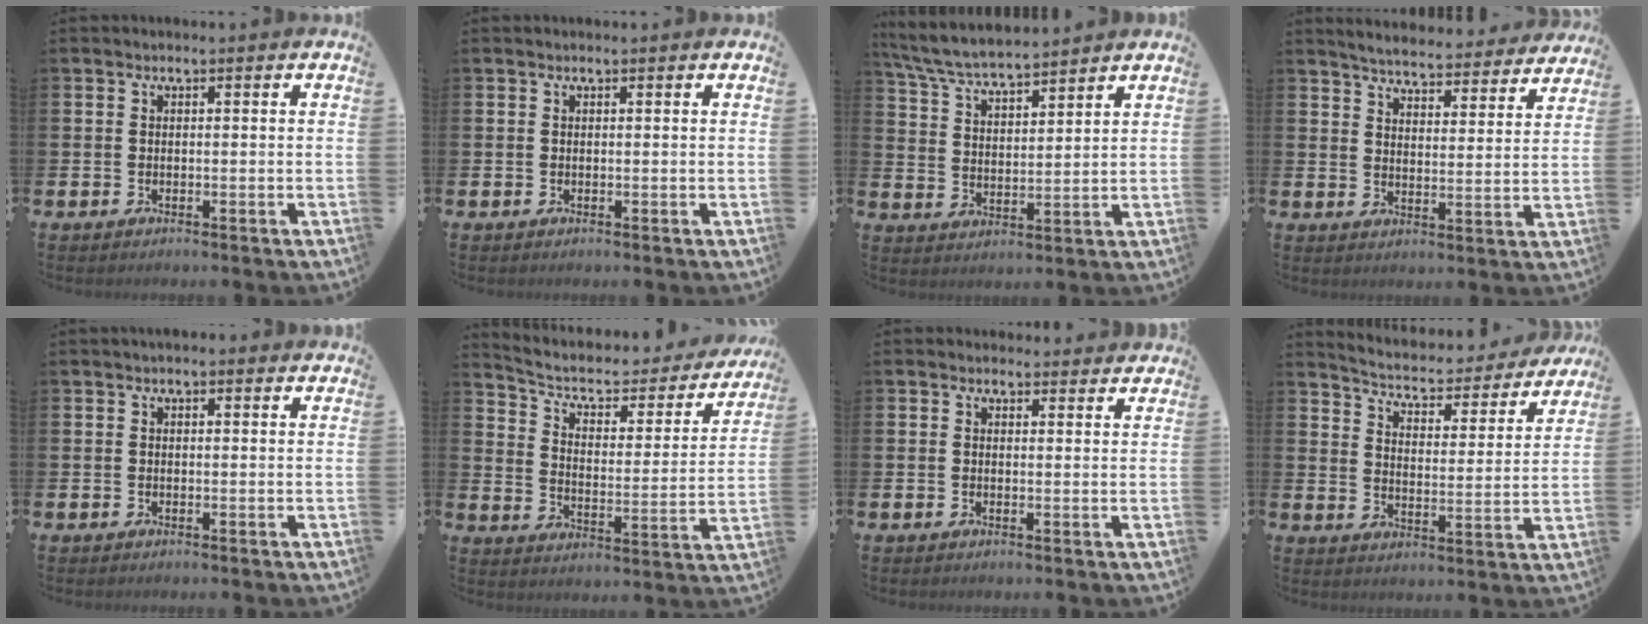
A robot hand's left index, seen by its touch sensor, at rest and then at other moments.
{"total": 0.0}
{"total": 6.1, "force": [5.9, 0.6, 1.4], "torque": [-0.054, -0.033, 0.104]}
{"total": 5.1, "force": [5.1, 0.4, 0.7], "torque": [-0.026, -0.041, 0.084]}
{"total": 0.7, "force": [0.5, 0.3, 0.4], "torque": [-0.006, 0.005, 0.009]}
{"total": 6.3, "force": [5.2, 2.6, 2.5], "torque": [-0.071, -0.038, 0.079]}
{"total": 1.7, "force": [1.6, 0.5, -0.1], "torque": [0.011, -0.005, 0.028]}
{"total": 4.6, "force": [4.3, 1.1, 1.1], "torque": [-0.047, -0.039, 0.066]}